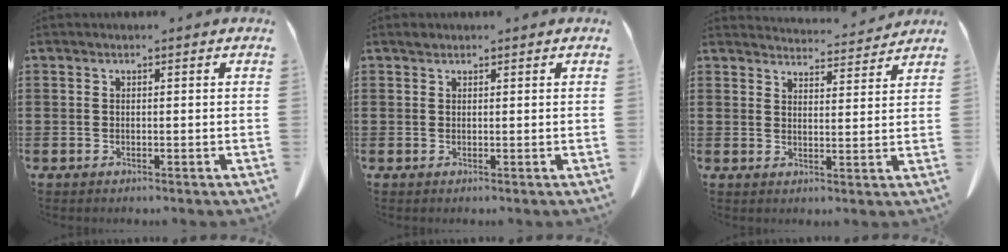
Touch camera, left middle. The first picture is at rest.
{"total": 0.6, "force": [0.5, 0.3, 0.1], "torque": [-0.005, 0.002, 0.010]}
{"total": 4.5, "force": [4.5, 0.1, 0.4], "torque": [-0.013, -0.026, 0.079]}